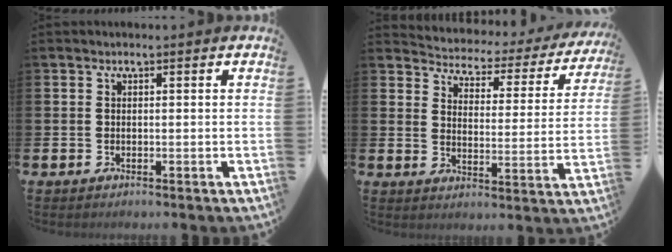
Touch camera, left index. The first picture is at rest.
{"total": 3.0, "force": [2.6, 1.3, 0.3], "torque": [-0.027, -0.031, 0.034]}